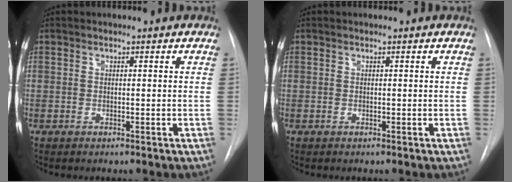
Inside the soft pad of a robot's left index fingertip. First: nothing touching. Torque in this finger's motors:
{"motor_torque": [-0.01, 0.01, -0.01, 0.00]}